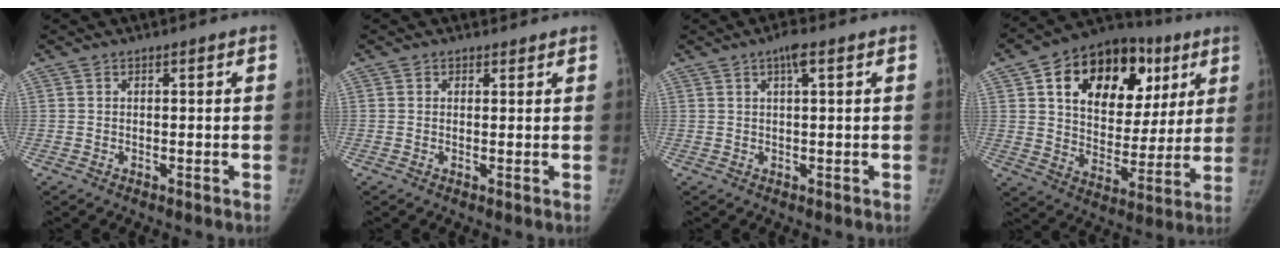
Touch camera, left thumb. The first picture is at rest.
{"total": 1.1, "force": [0.7, 0.7, -0.2], "torque": [0.012, -0.004, 0.006]}
{"total": 2.8, "force": [1.3, 0.4, 2.4], "torque": [-0.043, 0.003, 0.022]}
{"total": 24.6, "force": [10.0, 15.9, 16.0], "torque": [-0.192, 0.007, 0.155]}